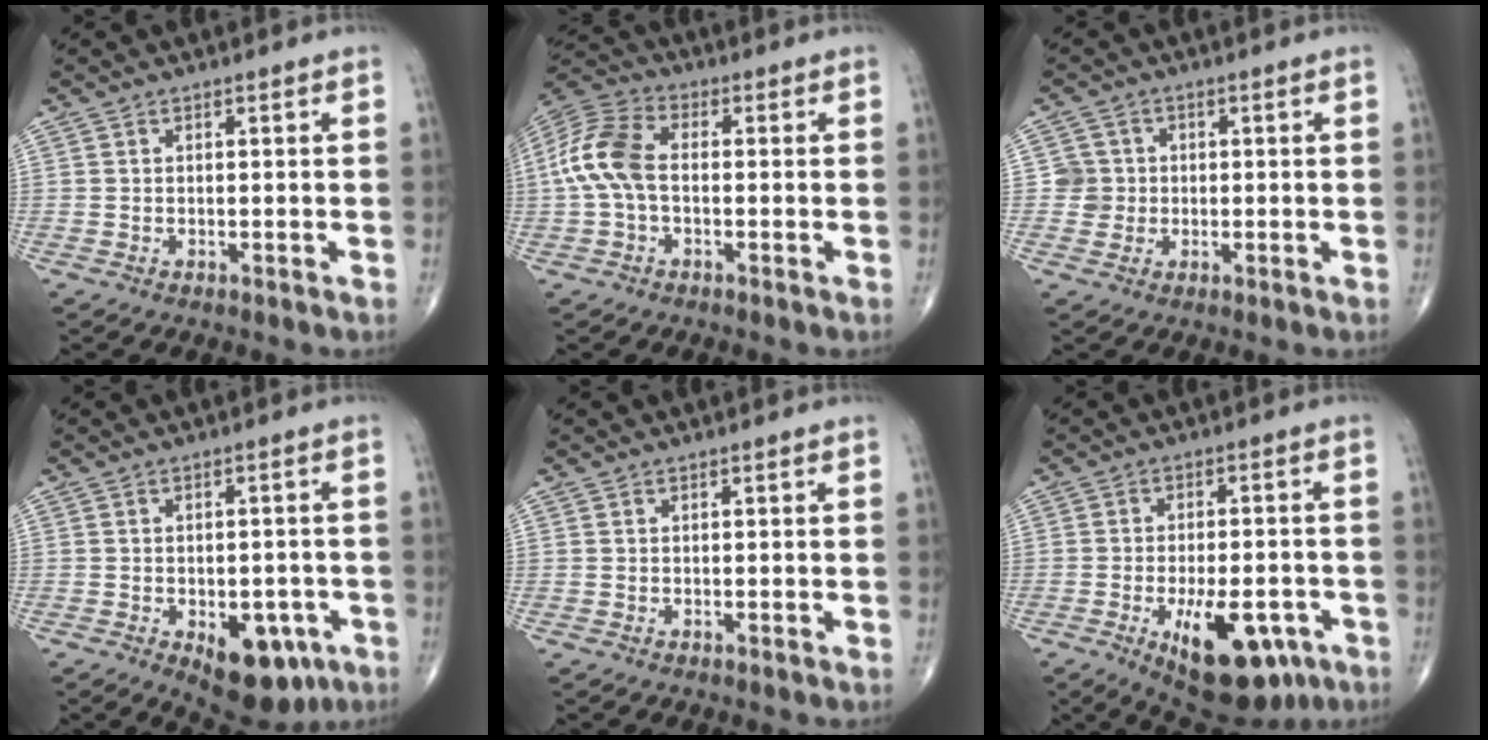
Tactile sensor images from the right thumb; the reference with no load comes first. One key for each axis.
{"total": 10.4, "fx": -0.4, "fy": 6.2, "fz": 8.3, "tx": -0.184, "ty": 0.029, "tz": -0.016}
{"total": 3.5, "fx": 0.0, "fy": 3.5, "fz": 0.1, "tx": 0.029, "ty": 0.009, "tz": -0.004}
{"total": 11.9, "fx": -5.2, "fy": 6.5, "fz": 8.4, "tx": -0.082, "ty": 0.015, "tz": -0.057}
{"total": 0.0}
{"total": 15.9, "fx": -7.0, "fy": 7.4, "fz": 12.2, "tx": -0.151, "ty": 0.013, "tz": -0.085}